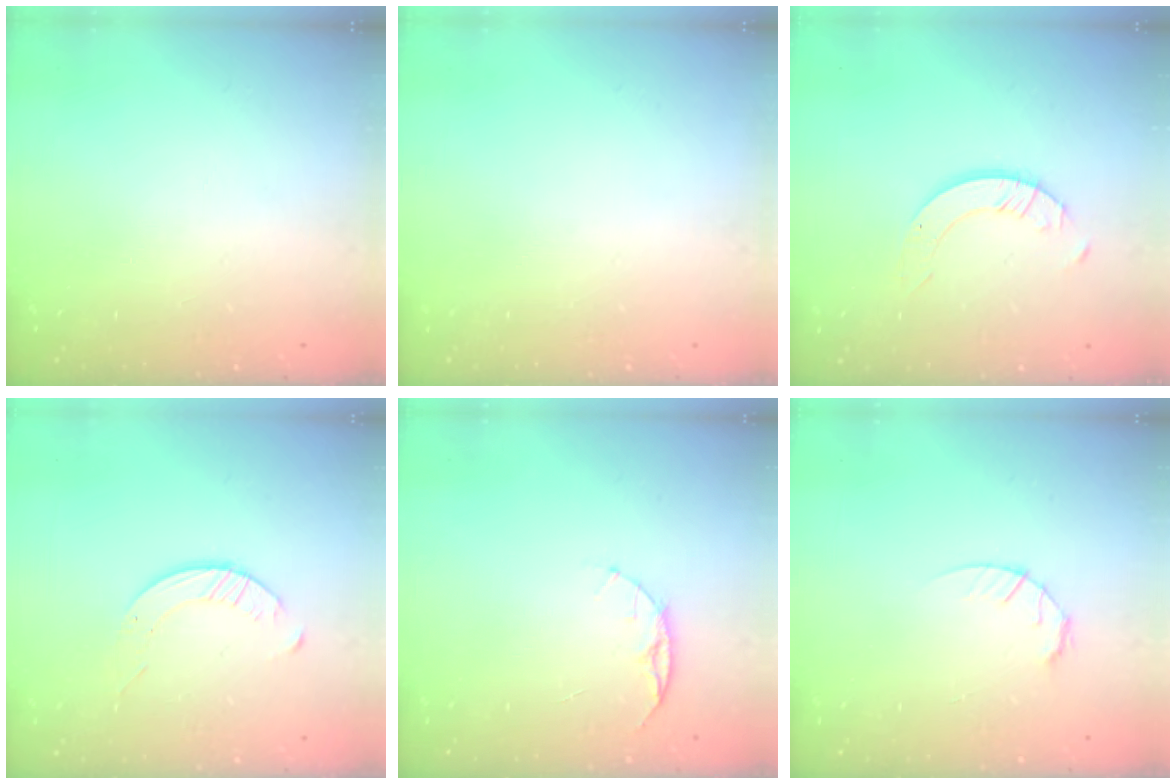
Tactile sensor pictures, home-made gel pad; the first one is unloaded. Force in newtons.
{"total": 0.0}
{"total": 3.5, "press": 3.4, "slide": 0.4}
{"total": 3.5, "press": 3.5, "slide": 0.5}
{"total": 5.9, "press": 5.8, "slide": 0.7}
{"total": 4.3, "press": 4.3, "slide": 0.7}